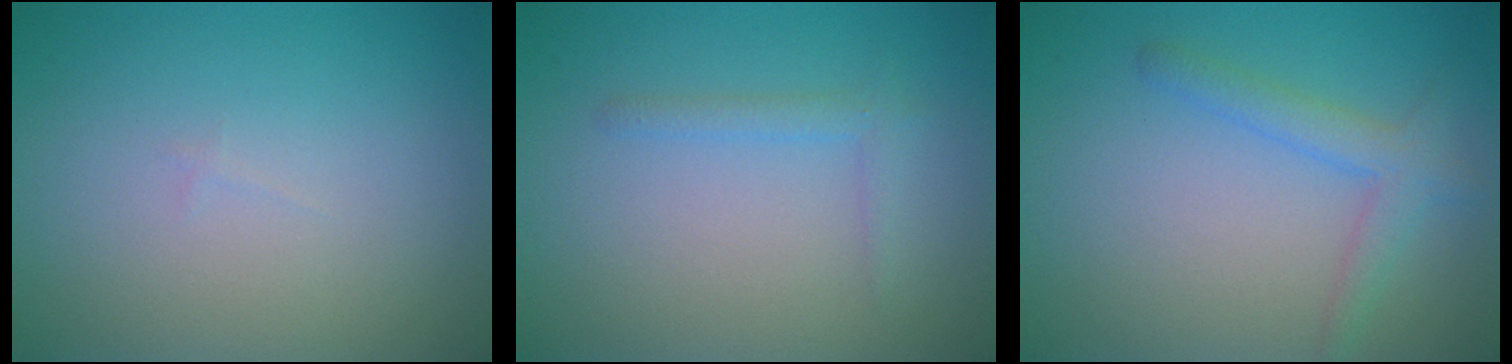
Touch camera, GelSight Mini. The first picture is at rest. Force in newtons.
{"total": 1.1, "press": 1.1, "slide": 0.1}
{"total": 2.5, "press": 2.5, "slide": 0.1}